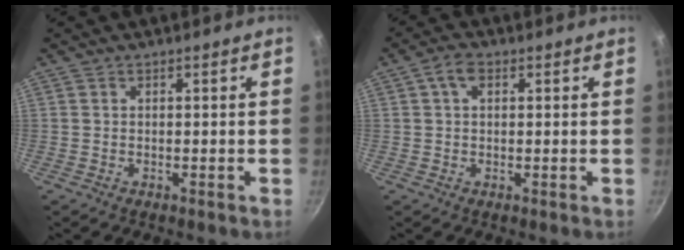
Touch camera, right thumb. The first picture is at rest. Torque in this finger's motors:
{"motor_torque": [-0.66, 0.62, 0.01, 0.58, 0.00]}